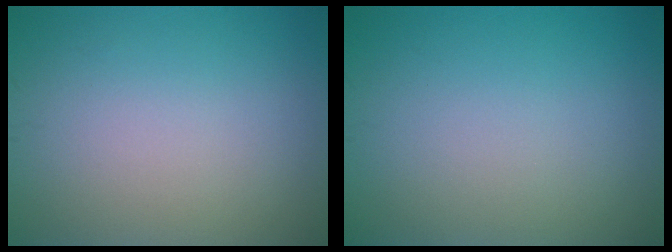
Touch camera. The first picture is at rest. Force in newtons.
{"total": 0.0}